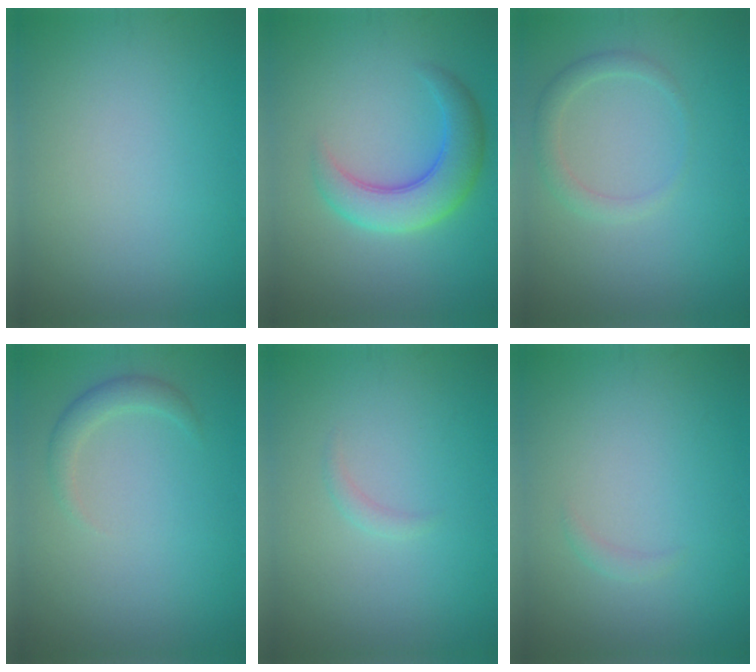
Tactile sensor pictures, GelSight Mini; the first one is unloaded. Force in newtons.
{"total": 5.2, "press": 5.2, "slide": 0.1}
{"total": 1.9, "press": 1.9, "slide": 0.1}
{"total": 1.8, "press": 1.8, "slide": 0.2}
{"total": 0.8, "press": 0.8, "slide": 0.1}
{"total": 0.7, "press": 0.7, "slide": 0.0}